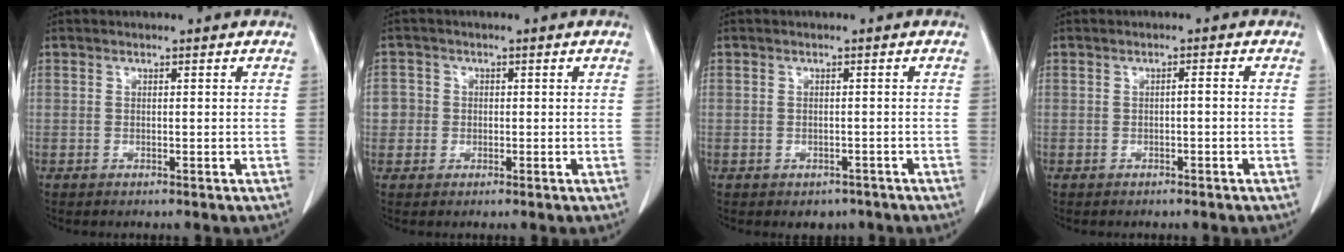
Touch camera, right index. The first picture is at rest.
{"total": 2.8, "force": [-0.1, 2.8, 0.1], "torque": [0.016, 0.010, -0.002]}
{"total": 2.4, "force": [-1.6, 1.8, 0.5], "torque": [-0.003, 0.005, -0.014]}
{"total": 0.8, "force": [-0.3, 0.1, 0.8], "torque": [-0.012, 0.003, -0.004]}